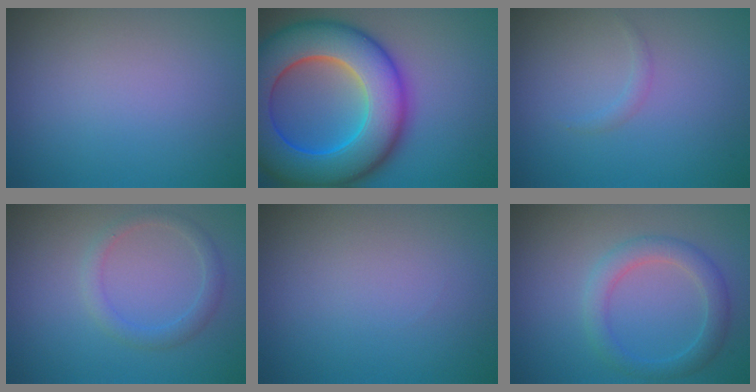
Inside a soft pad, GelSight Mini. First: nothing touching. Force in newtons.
{"total": 13.5, "press": 13.5, "slide": 0.2}
{"total": 0.7, "press": 0.7, "slide": 0.1}
{"total": 1.9, "press": 1.9, "slide": 0.1}
{"total": 0.0}
{"total": 3.0, "press": 3.0, "slide": 0.2}